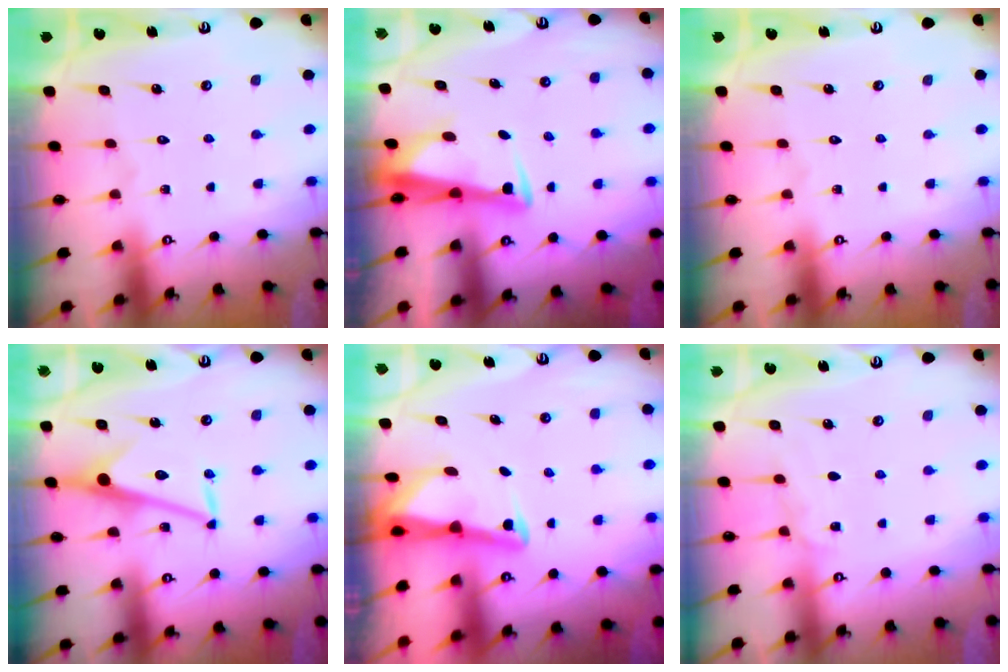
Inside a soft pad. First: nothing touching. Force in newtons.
{"total": 3.6, "press": 3.5, "slide": 0.9}
{"total": 0.0}
{"total": 10.2, "press": 10.2, "slide": 0.7}
{"total": 3.1, "press": 3.1, "slide": 0.4}
{"total": 4.8, "press": 4.7, "slide": 0.4}